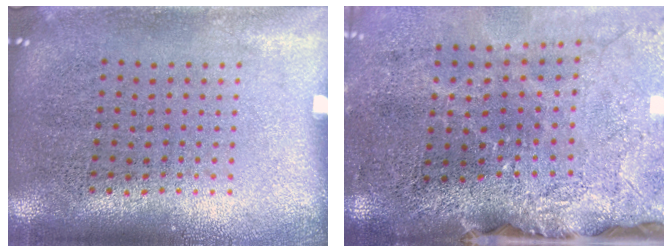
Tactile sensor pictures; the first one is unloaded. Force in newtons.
{"total": 3.9, "press": 3.2, "slide": 2.3}